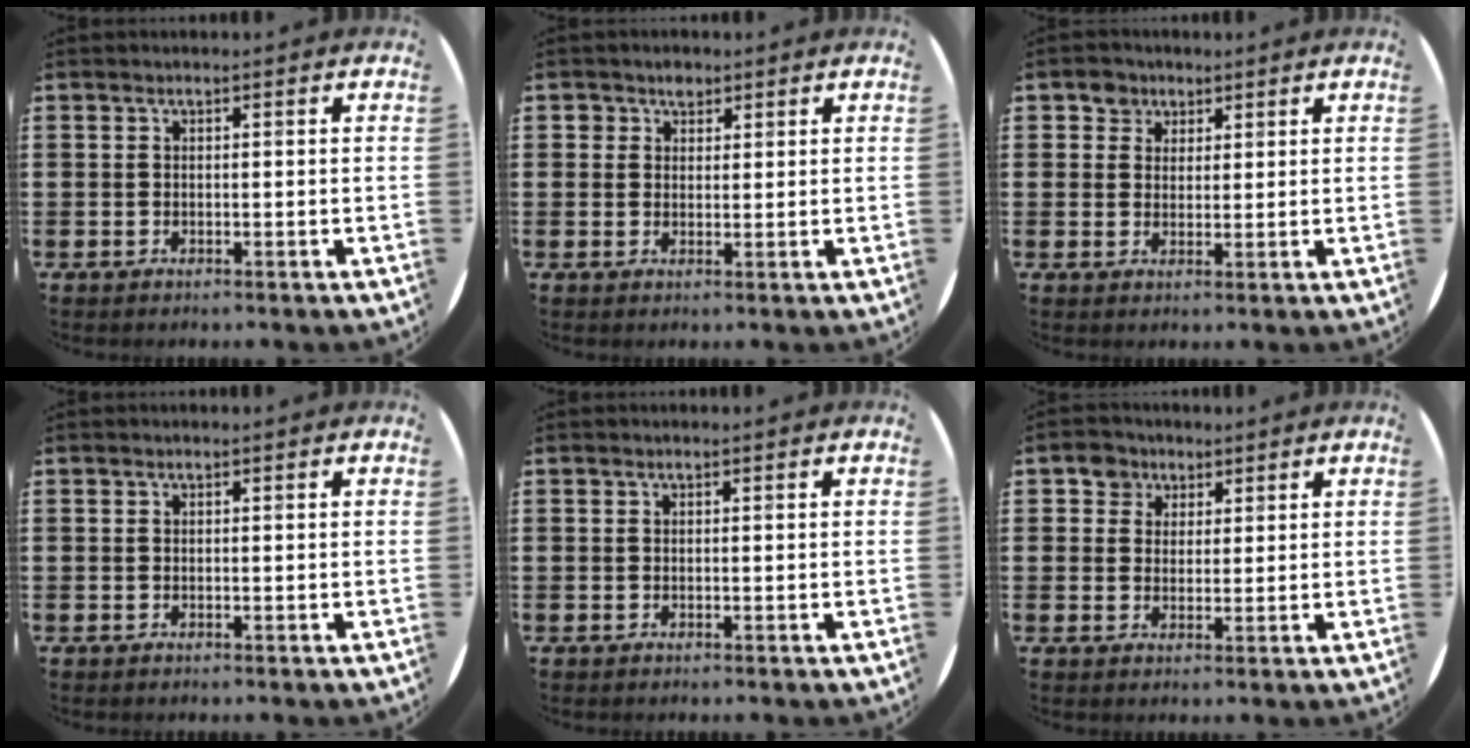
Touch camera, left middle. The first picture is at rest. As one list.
[{"total": 2.0, "force": [1.5, 1.2, 0.3], "torque": [0.008, -0.001, 0.025]}, {"total": 3.2, "force": [2.2, 2.3, 0.0], "torque": [0.007, 0.003, 0.041]}, {"total": 0.0}, {"total": 0.0}, {"total": 3.4, "force": [2.3, 2.5, 0.2], "torque": [-0.005, 0.007, 0.043]}]